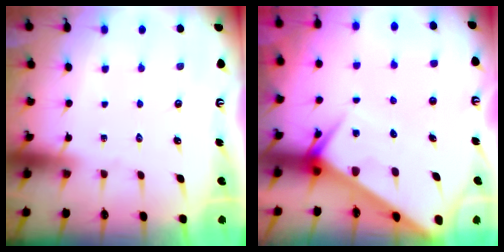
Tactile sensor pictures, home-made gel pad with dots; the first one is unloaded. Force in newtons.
{"total": 7.4, "press": 7.4, "slide": 0.6}